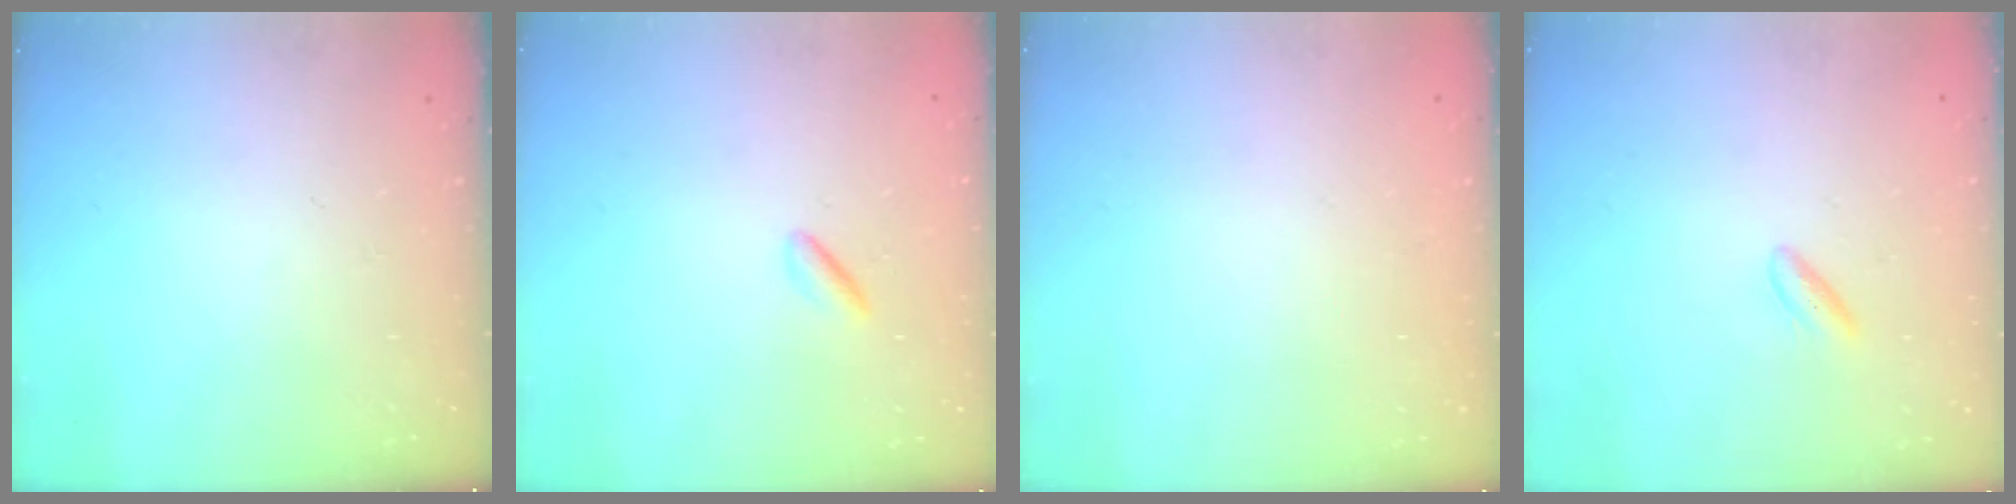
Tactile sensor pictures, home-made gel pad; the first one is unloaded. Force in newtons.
{"total": 1.6, "press": 1.4, "slide": 0.7}
{"total": 2.2, "press": 2.2, "slide": 0.1}
{"total": 2.7, "press": 2.4, "slide": 1.1}